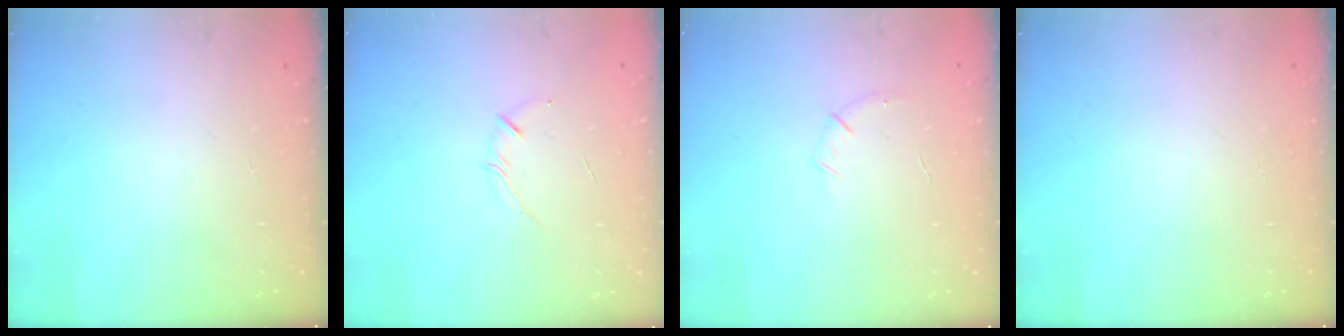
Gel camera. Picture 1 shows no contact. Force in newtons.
{"total": 3.3, "press": 3.2, "slide": 0.6}
{"total": 5.1, "press": 4.9, "slide": 1.4}
{"total": 0.0}